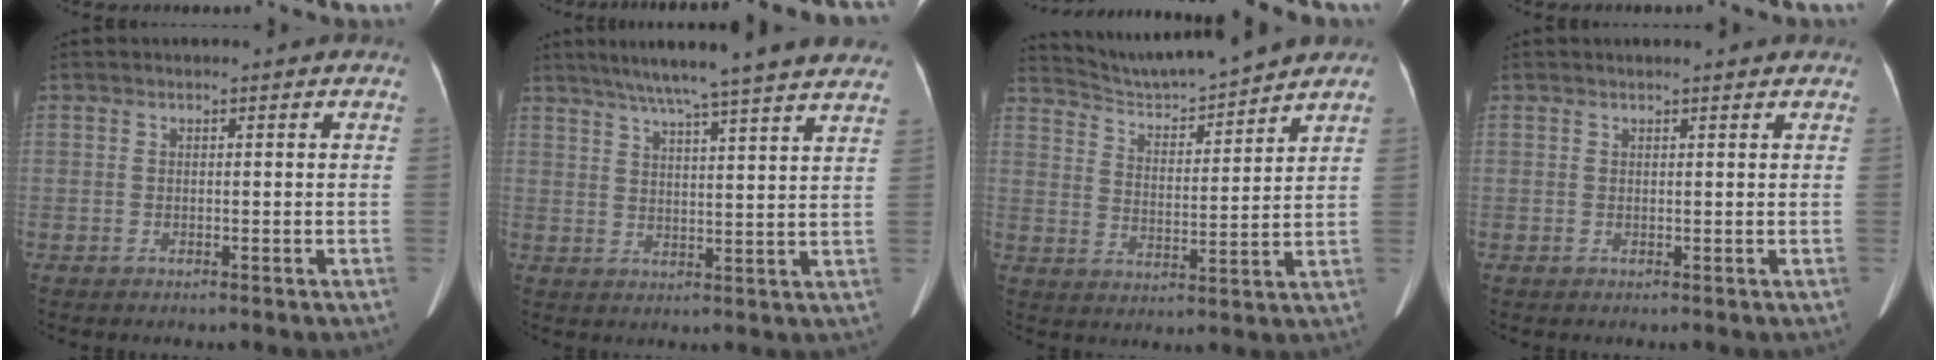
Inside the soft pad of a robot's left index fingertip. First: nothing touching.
{"total": 19.9, "force": [17.1, -0.2, 10.2], "torque": [-0.165, 0.009, 0.219]}
{"total": 11.0, "force": [10.6, 0.0, 2.9], "torque": [-0.057, 0.008, 0.182]}
{"total": 2.1, "force": [1.9, 0.2, 0.7], "torque": [-0.010, 0.011, 0.024]}